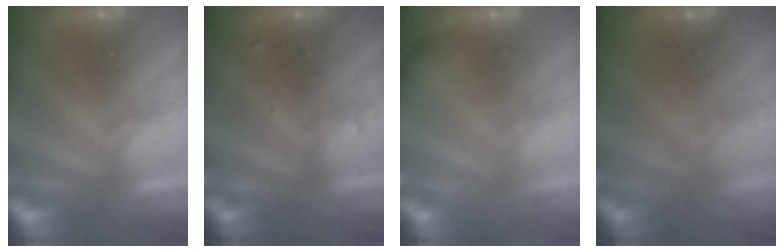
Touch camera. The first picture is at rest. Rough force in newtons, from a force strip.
{"total": 2.5}
{"total": 1.9}
{"total": 1.9}